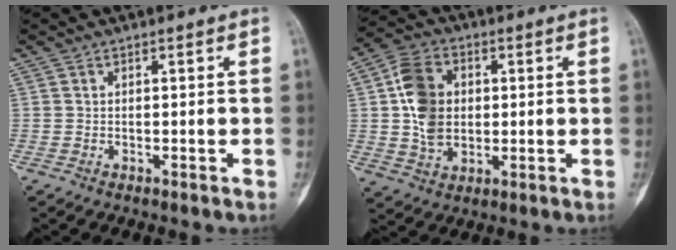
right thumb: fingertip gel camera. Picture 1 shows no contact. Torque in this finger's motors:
{"motor_torque": [-0.40, 0.84, 0.47, -0.32, 0.12]}